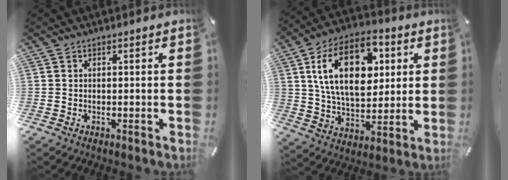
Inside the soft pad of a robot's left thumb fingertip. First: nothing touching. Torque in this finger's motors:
{"motor_torque": [1.91, 1.57, 2.11, -0.66, 0.30]}